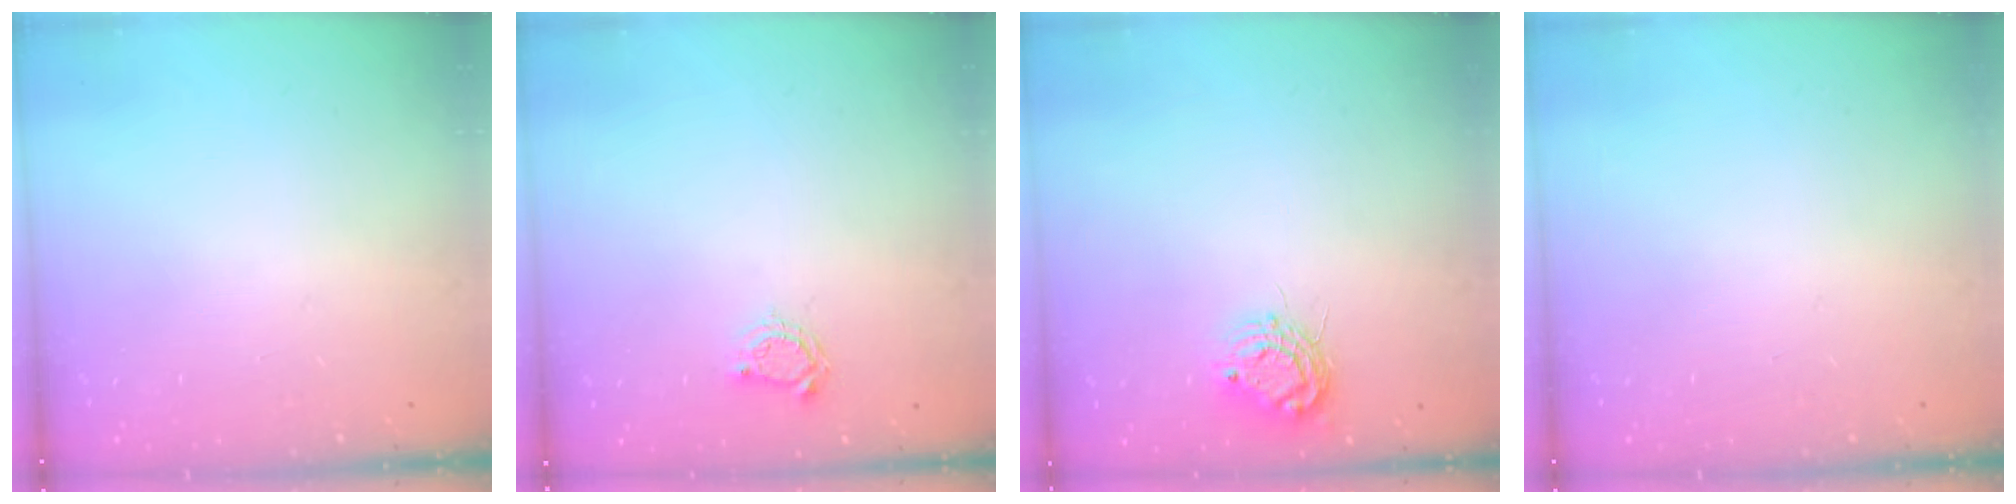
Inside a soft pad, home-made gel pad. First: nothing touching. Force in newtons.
{"total": 4.1, "press": 4.0, "slide": 0.4}
{"total": 8.9, "press": 8.8, "slide": 0.7}
{"total": 0.0}